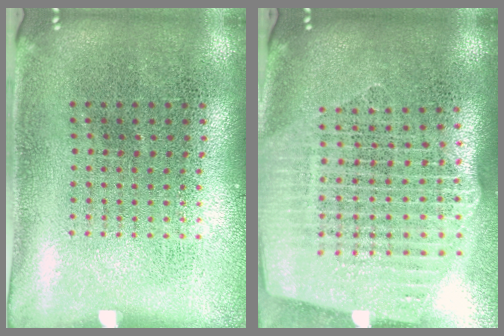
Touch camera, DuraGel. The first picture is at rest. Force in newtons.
{"total": 2.5, "press": 2.1, "slide": 1.3}